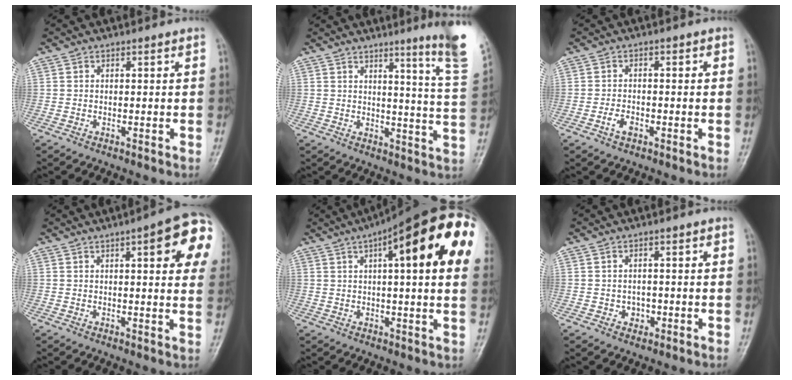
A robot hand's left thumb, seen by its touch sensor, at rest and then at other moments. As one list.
[{"total": 13.1, "force": [8.3, -0.1, 10.2], "torque": [-0.123, -0.063, 0.097]}, {"total": 2.6, "force": [-1.5, 1.6, 1.4], "torque": [-0.023, 0.011, -0.026]}, {"total": 13.9, "force": [4.6, 3.5, 12.6], "torque": [-0.128, -0.005, 0.046]}, {"total": 23.2, "force": [7.8, 5.9, 21.0], "torque": [-0.276, 0.027, 0.102]}, {"total": 2.3, "force": [-0.8, 2.0, 0.6], "torque": [0.009, 0.005, -0.009]}]